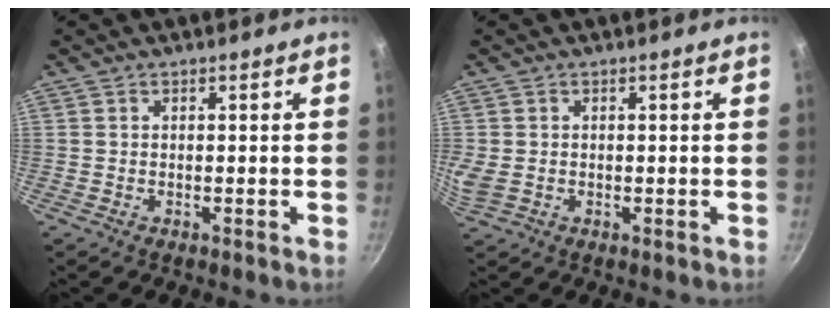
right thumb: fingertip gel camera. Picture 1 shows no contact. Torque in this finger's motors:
{"motor_torque": [0.38, 0.19, 0.89, 0.17, 0.02]}